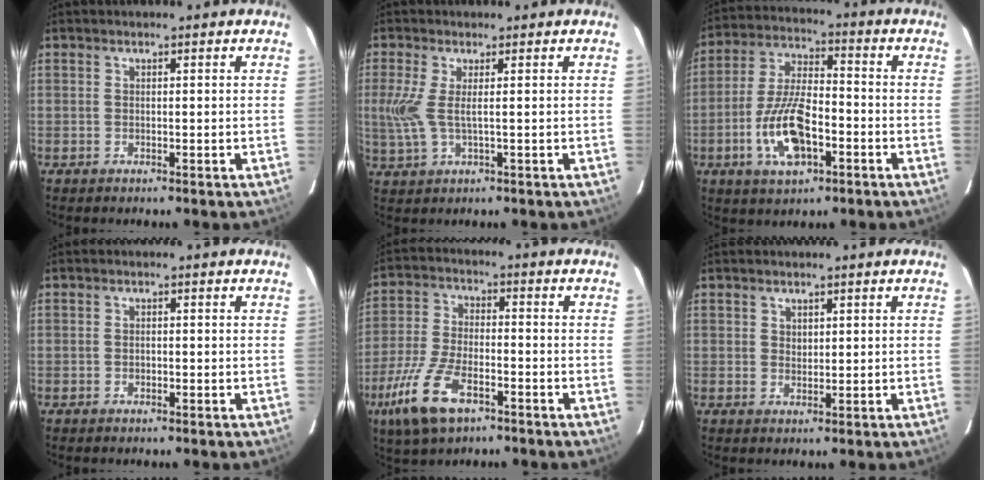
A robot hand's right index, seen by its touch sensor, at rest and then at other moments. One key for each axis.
{"total": 5.3, "fx": 0.3, "fy": 1.0, "fz": 5.2, "tx": -0.121, "ty": -0.003, "tz": 0.008}
{"total": 12.9, "fx": -4.8, "fy": 5.4, "fz": 10.6, "tx": -0.225, "ty": -0.001, "tz": -0.085}
{"total": 0.9, "fx": -0.4, "fy": 0.6, "fz": 0.5, "tx": -0.009, "ty": 0.003, "tz": -0.007}
{"total": 13.3, "fx": -7.4, "fy": 5.6, "fz": 9.5, "tx": -0.217, "ty": -0.019, "tz": -0.141}
{"total": 1.5, "fx": 0.9, "fy": 1.1, "fz": 0.4, "tx": -0.003, "ty": 0.004, "tz": 0.017}